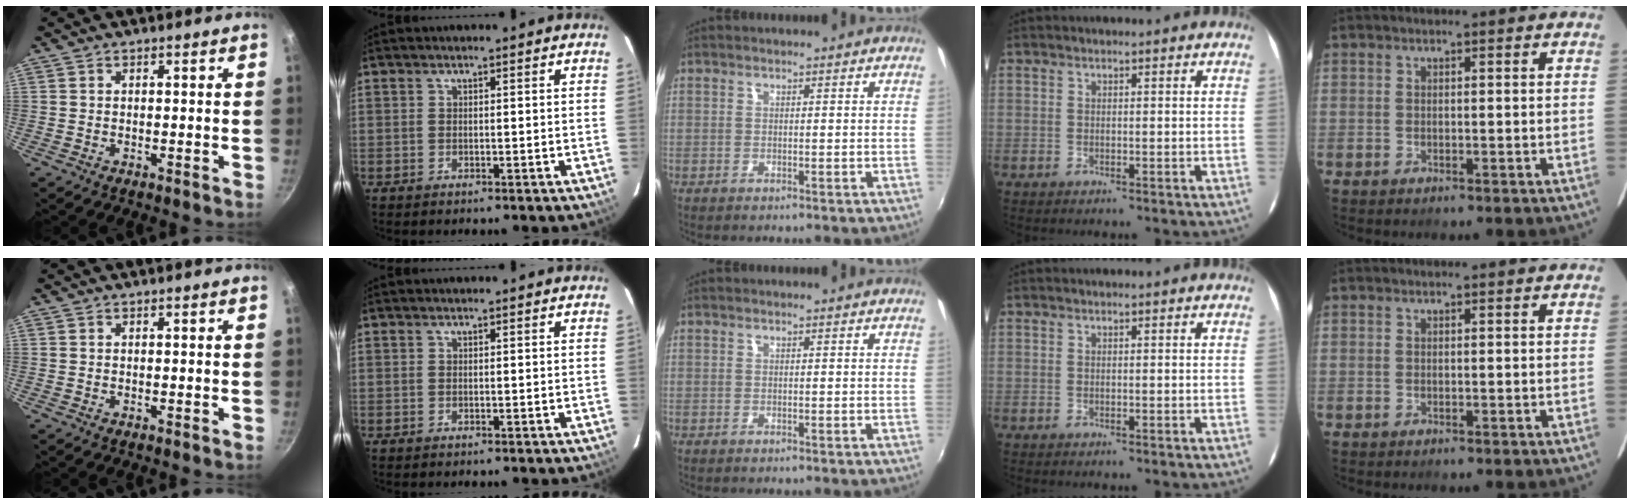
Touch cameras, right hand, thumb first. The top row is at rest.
{}